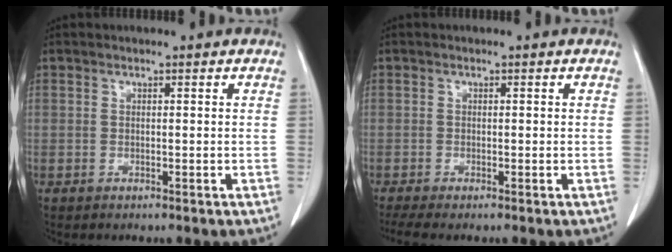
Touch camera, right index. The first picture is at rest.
{"total": 2.1, "force": [-1.5, 0.0, 1.6], "torque": [-0.036, -0.007, -0.030]}